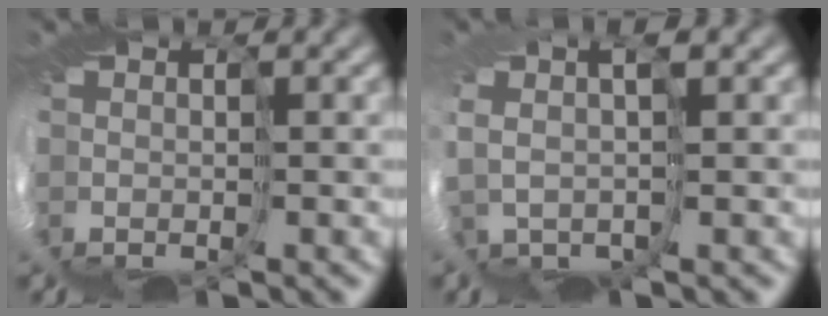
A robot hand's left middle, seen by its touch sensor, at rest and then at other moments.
{"total": 1.9, "force": [1.7, -0.2, 1.0], "torque": [-0.030, 0.009, 0.039]}